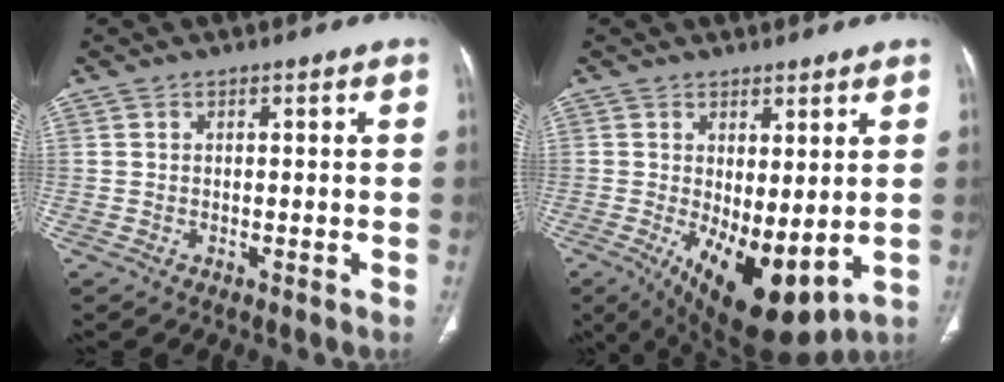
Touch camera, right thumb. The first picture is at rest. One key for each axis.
{"total": 13.1, "fx": -1.7, "fy": 5.7, "fz": 11.6, "tx": -0.178, "ty": -0.024, "tz": -0.003}